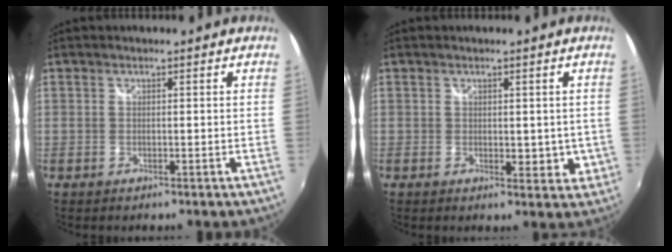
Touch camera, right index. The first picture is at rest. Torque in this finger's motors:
{"motor_torque": [0.11, 0.76, 0.16, 0.00]}